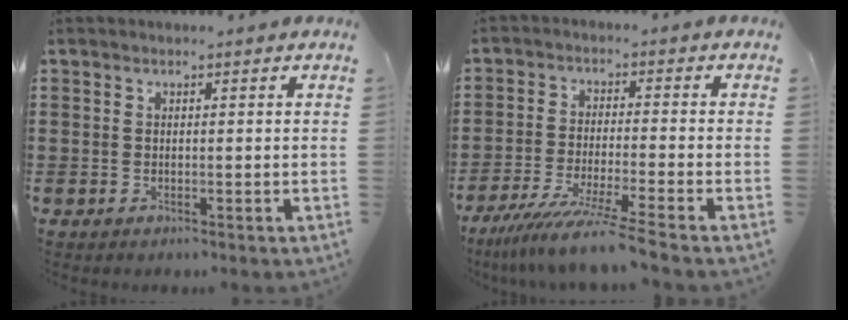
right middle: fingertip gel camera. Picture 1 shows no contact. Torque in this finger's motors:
{"motor_torque": [2.14, 0.00, 0.57, 0.12]}